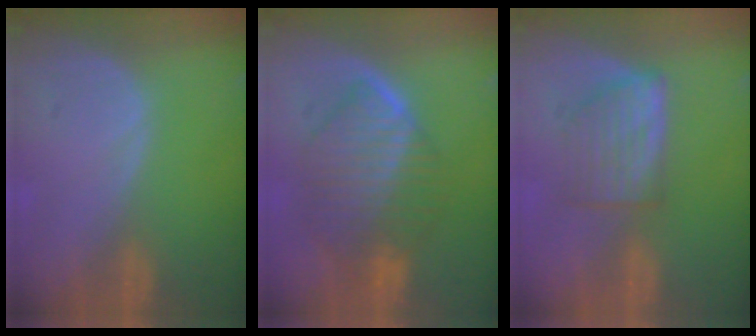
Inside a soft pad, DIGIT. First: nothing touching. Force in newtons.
{"total": 8.7, "press": 8.6, "slide": 0.6}
{"total": 5.6, "press": 5.3, "slide": 1.9}